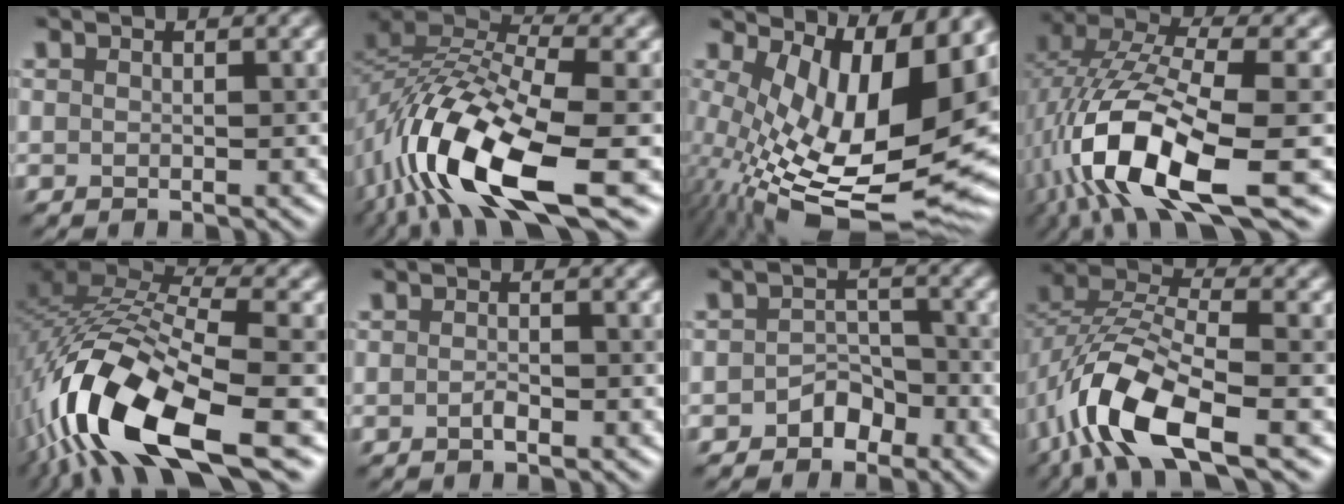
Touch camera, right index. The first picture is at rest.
{"total": 13.6, "force": [-6.0, 4.6, 11.3], "torque": [-0.220, -0.002, -0.114]}
{"total": 15.5, "force": [1.7, 6.8, 13.9], "torque": [-0.227, -0.020, 0.044]}
{"total": 13.1, "force": [-4.2, 4.7, 11.5], "torque": [-0.239, -0.007, -0.081]}
{"total": 15.1, "force": [-6.4, 5.7, 12.5], "torque": [-0.251, -0.001, -0.111]}
{"total": 1.0, "force": [-0.5, 0.3, 0.7], "torque": [-0.016, 0.001, -0.009]}
{"total": 2.4, "force": [-1.5, 1.7, 0.9], "torque": [-0.009, 0.010, -0.025]}
{"total": 10.1, "force": [-4.8, 4.1, 7.9], "torque": [-0.160, 0.007, -0.099]}